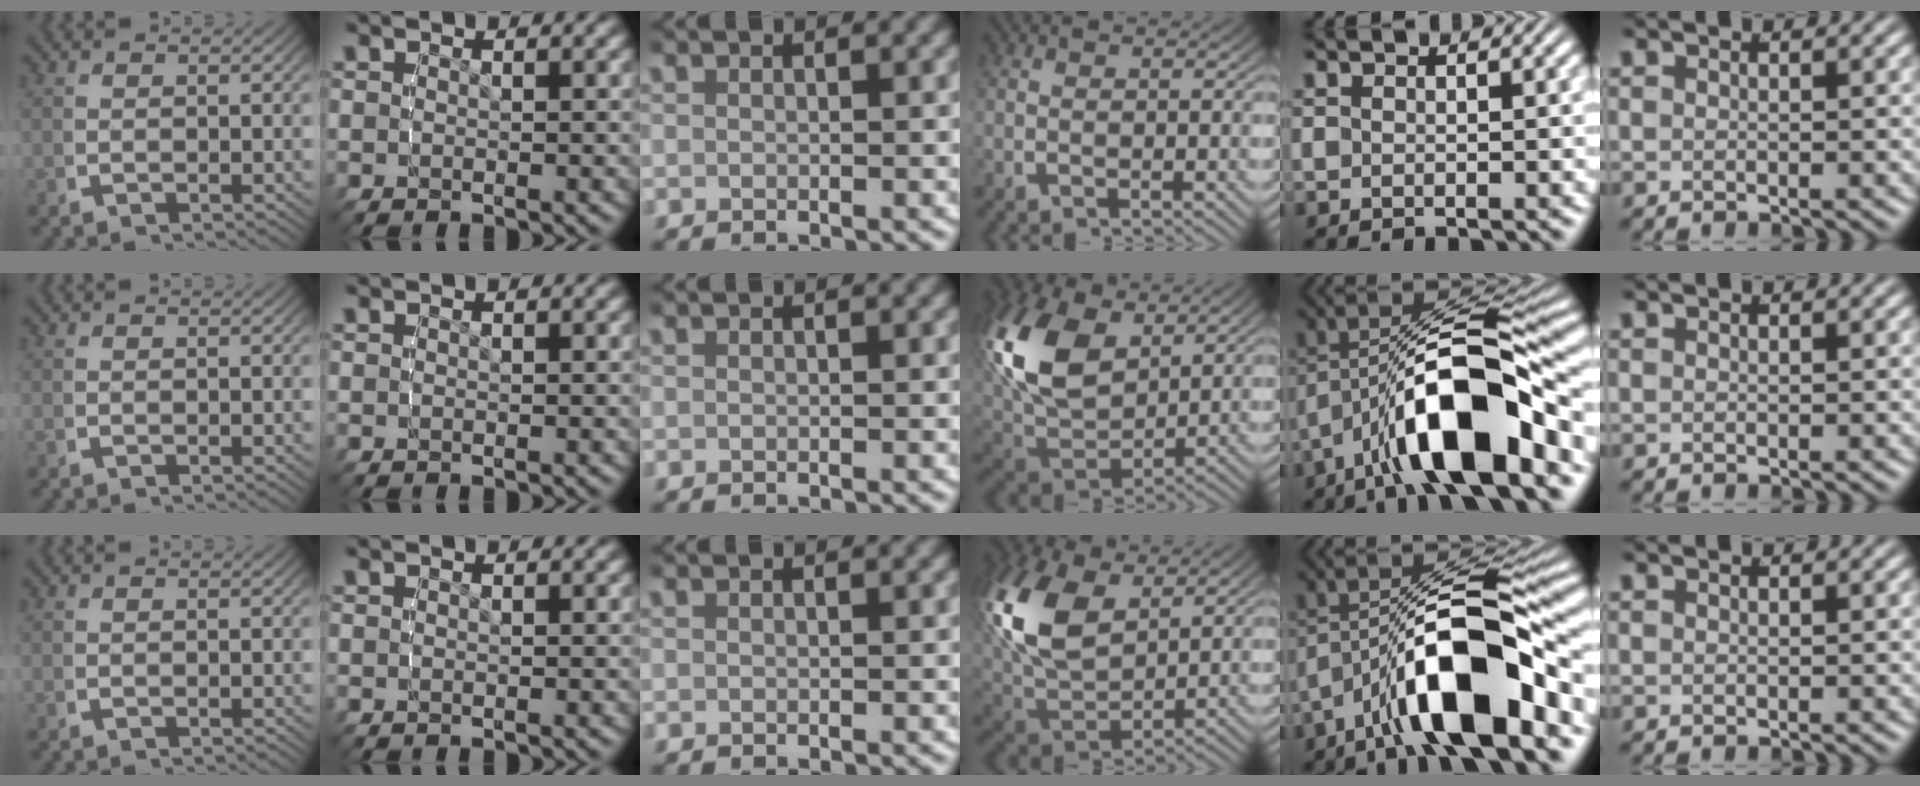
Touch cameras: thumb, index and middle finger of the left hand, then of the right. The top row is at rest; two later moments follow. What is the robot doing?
{"motion": "lift_and_place", "object": "markers"}